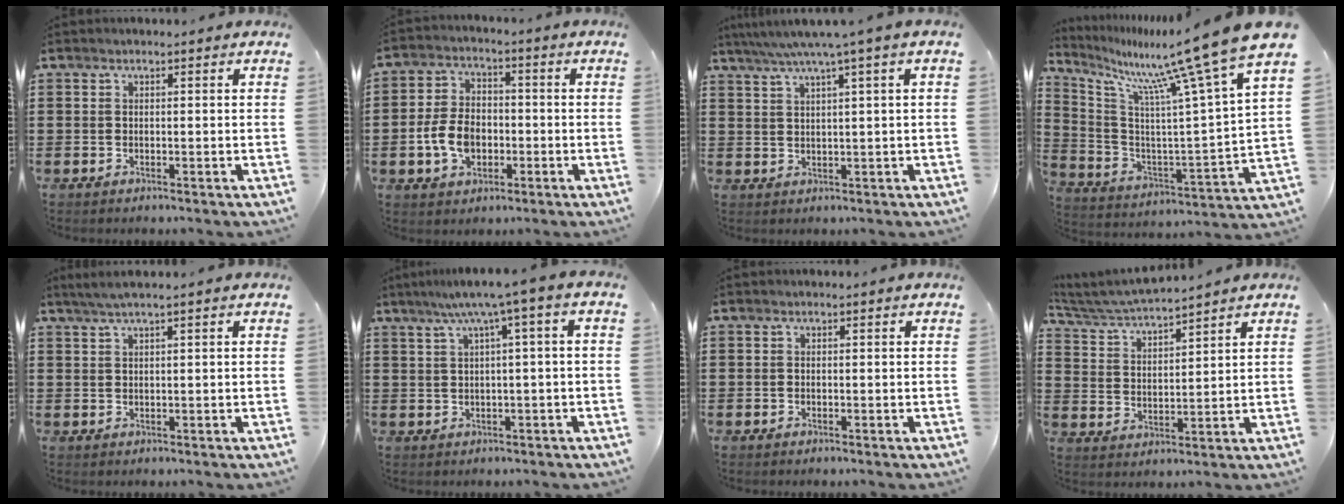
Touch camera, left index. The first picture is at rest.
{"total": 7.3, "force": [-1.9, 4.9, 5.0], "torque": [-0.119, 0.004, -0.040]}
{"total": 4.0, "force": [2.2, -0.7, 3.3], "torque": [-0.070, -0.008, 0.033]}
{"total": 14.6, "force": [11.9, -0.4, 8.5], "torque": [-0.180, -0.085, 0.184]}
{"total": 1.9, "force": [1.1, -0.2, 1.5], "torque": [-0.028, 0.000, 0.019]}
{"total": 5.0, "force": [1.3, -0.4, 4.8], "torque": [-0.095, -0.006, 0.015]}
{"total": 0.0}
{"total": 4.7, "force": [4.5, -0.2, 1.2], "torque": [-0.043, -0.028, 0.076]}